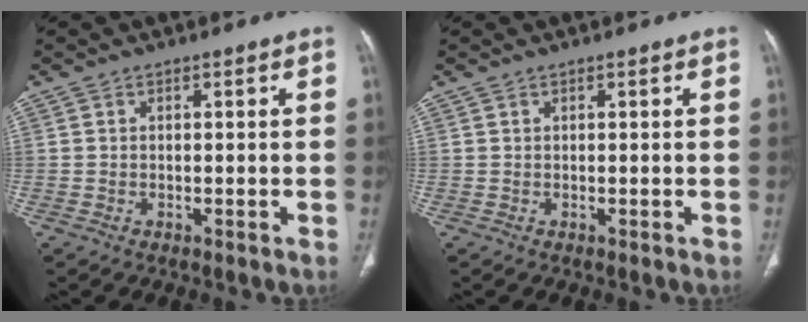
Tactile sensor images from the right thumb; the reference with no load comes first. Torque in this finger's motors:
{"motor_torque": [-0.01, 0.02, -0.12, 0.13, 0.00]}